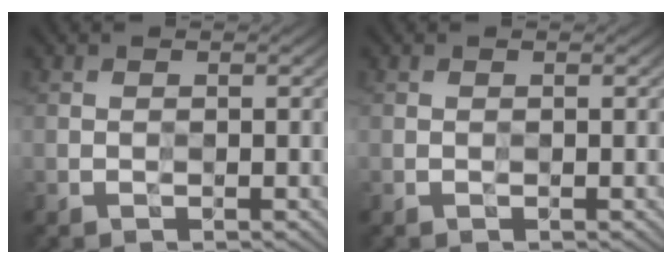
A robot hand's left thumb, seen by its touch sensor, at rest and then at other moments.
{"total": 0.0}